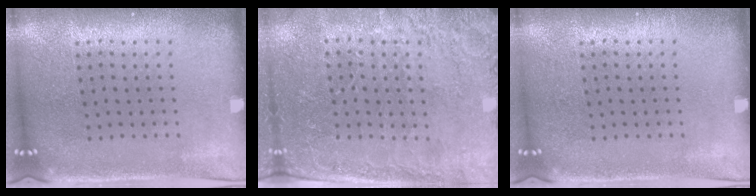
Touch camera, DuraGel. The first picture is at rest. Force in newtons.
{"total": 2.8, "press": 2.7, "slide": 0.4}
{"total": 0.0}